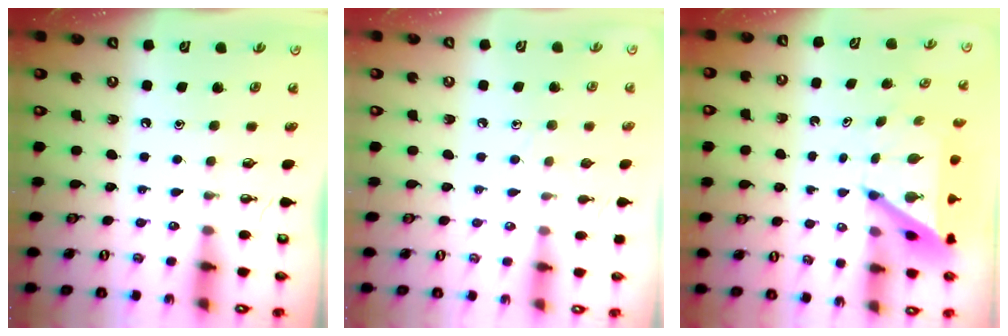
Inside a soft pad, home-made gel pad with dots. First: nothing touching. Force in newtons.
{"total": 5.3, "press": 5.2, "slide": 0.5}
{"total": 6.8, "press": 6.7, "slide": 0.4}